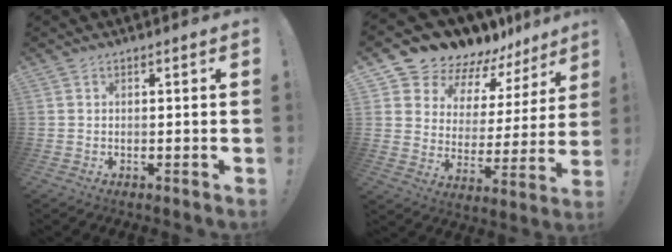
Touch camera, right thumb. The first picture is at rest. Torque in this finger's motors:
{"motor_torque": [0.07, 1.78, 0.15, 0.10, 0.02]}